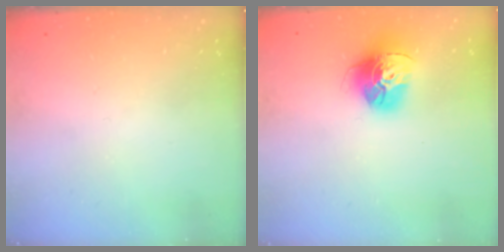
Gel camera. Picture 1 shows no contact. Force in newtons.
{"total": 16.3, "press": 16.2, "slide": 1.5}